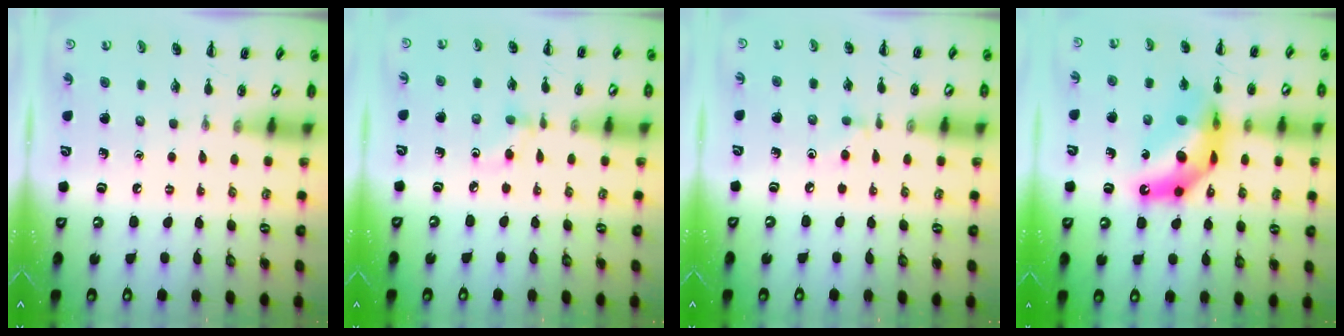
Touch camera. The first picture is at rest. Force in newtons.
{"total": 3.7, "press": 3.5, "slide": 1.4}
{"total": 4.3, "press": 4.0, "slide": 1.6}
{"total": 12.0, "press": 11.4, "slide": 3.5}